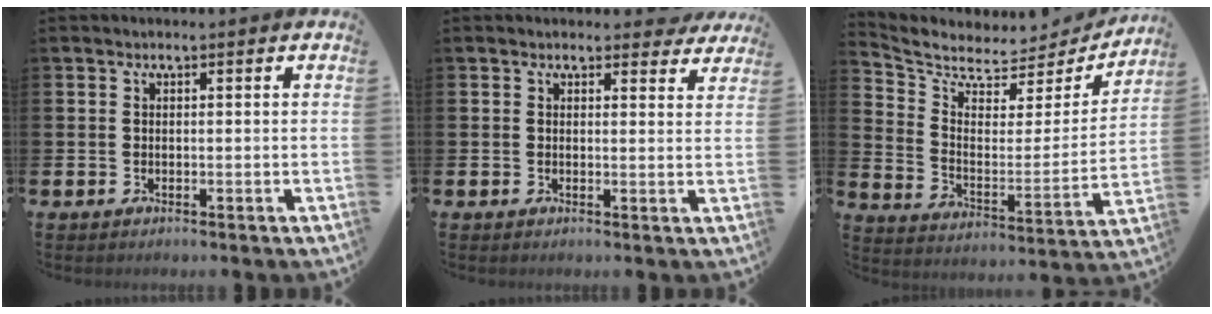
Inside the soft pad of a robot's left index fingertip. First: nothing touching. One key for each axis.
{"total": 2.0, "fx": 1.8, "fy": 0.7, "fz": 0.3, "tx": 0.008, "ty": -0.006, "tz": 0.029}
{"total": 5.7, "fx": 5.2, "fy": 2.2, "fz": 0.7, "tx": -0.056, "ty": -0.054, "tz": 0.084}